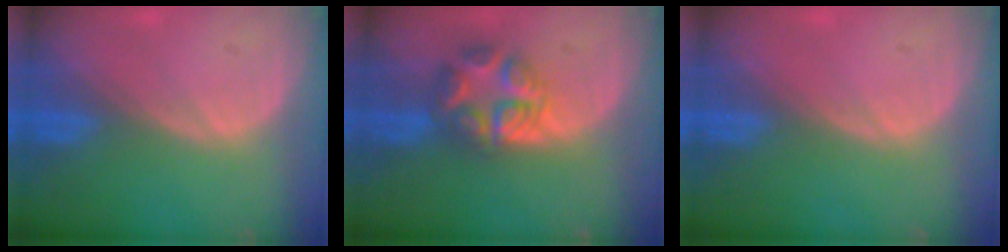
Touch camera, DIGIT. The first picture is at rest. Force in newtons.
{"total": 6.3, "press": 6.3, "slide": 0.2}
{"total": 0.0}